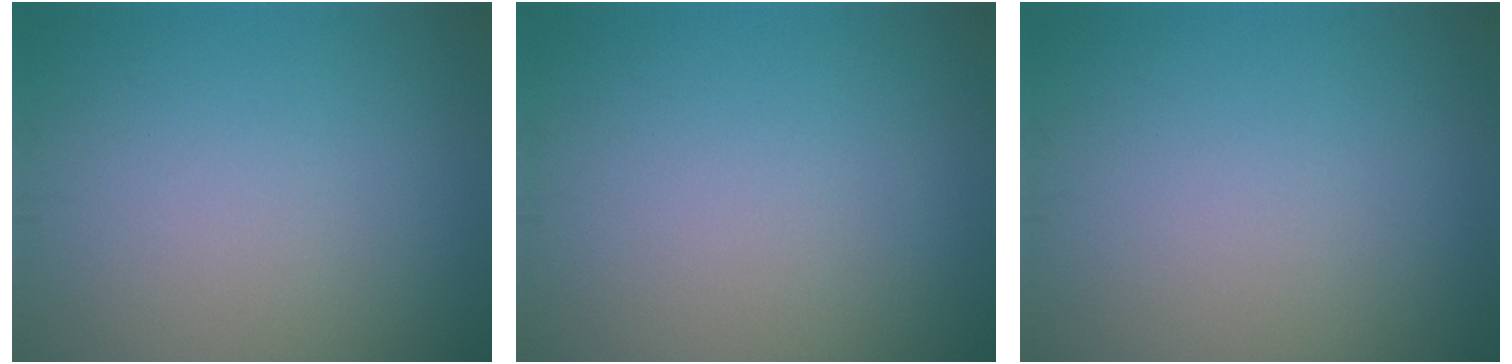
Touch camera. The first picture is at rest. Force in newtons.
{"total": 0.0}
{"total": 0.0}